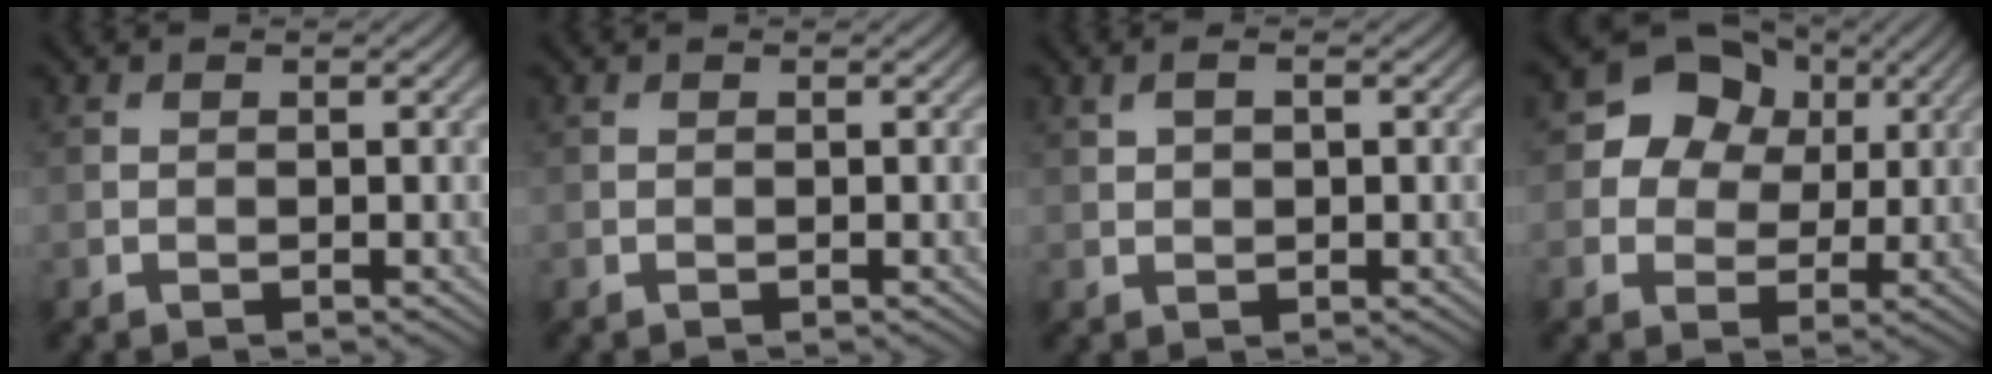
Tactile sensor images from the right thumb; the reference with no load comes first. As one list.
[{"total": 0.0}, {"total": 2.0, "force": [0.8, 1.0, 1.6], "torque": [-0.035, 0.002, 0.016]}, {"total": 9.5, "force": [2.9, 8.1, 4.1], "torque": [-0.087, 0.030, 0.033]}]